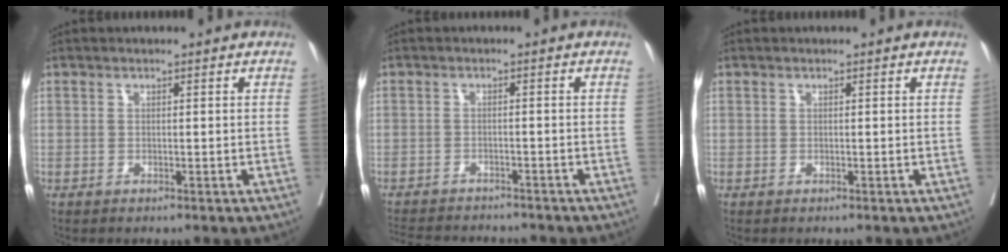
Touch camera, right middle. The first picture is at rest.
{"total": 10.9, "force": [-10.1, 2.3, 3.3], "torque": [-0.062, -0.002, -0.139]}
{"total": 0.0}